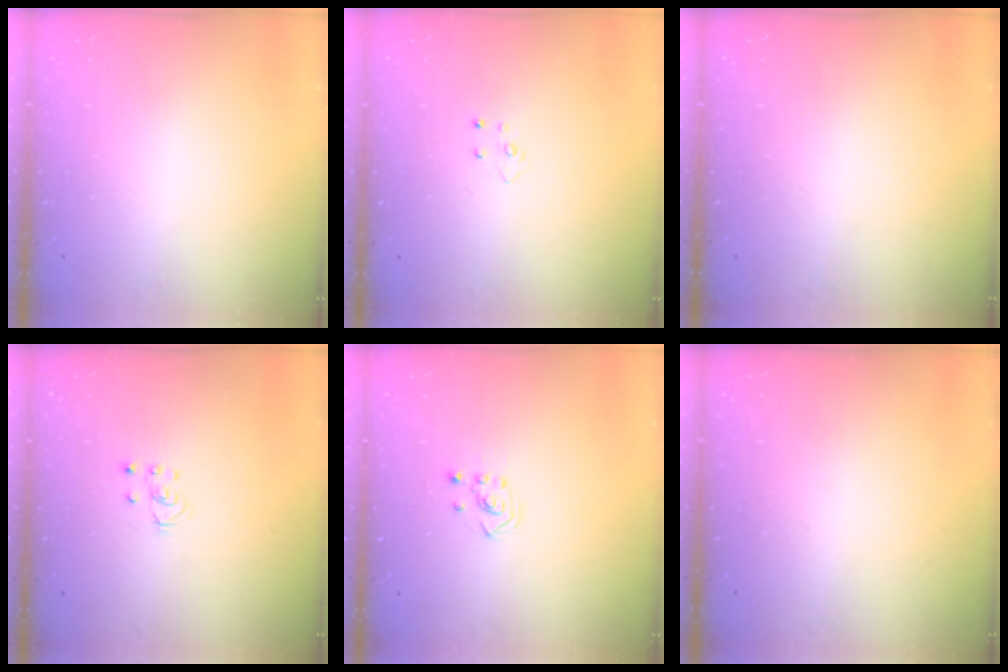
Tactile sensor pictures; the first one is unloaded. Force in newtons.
{"total": 3.7, "press": 3.7, "slide": 0.3}
{"total": 0.0}
{"total": 2.5, "press": 2.5, "slide": 0.2}
{"total": 2.5, "press": 2.4, "slide": 0.8}
{"total": 0.0}